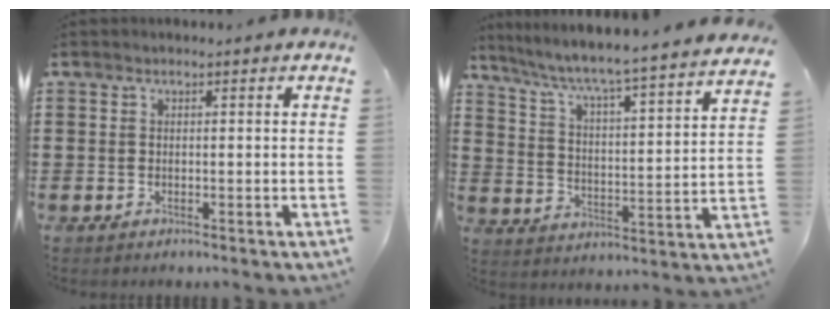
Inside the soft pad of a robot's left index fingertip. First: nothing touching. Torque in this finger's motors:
{"motor_torque": [1.40, -0.74, 0.33, 0.21]}